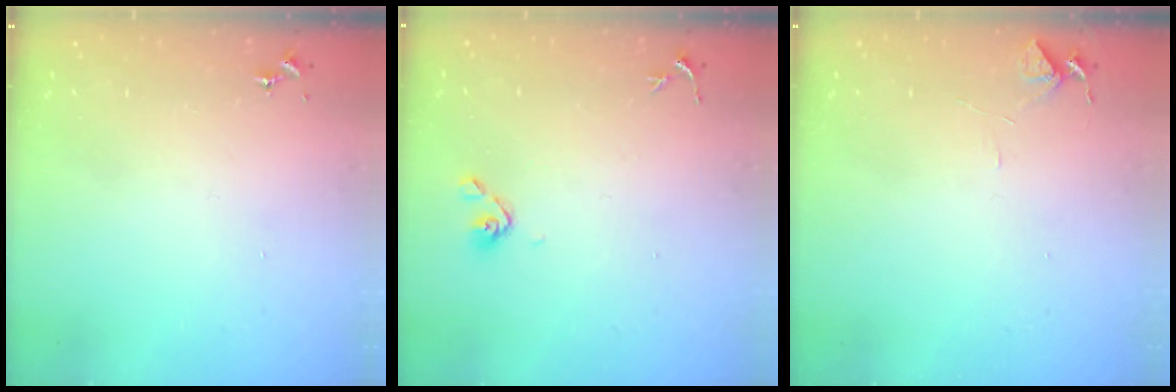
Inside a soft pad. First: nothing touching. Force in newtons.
{"total": 5.9, "press": 5.4, "slide": 2.4}
{"total": 6.0, "press": 5.9, "slide": 0.6}